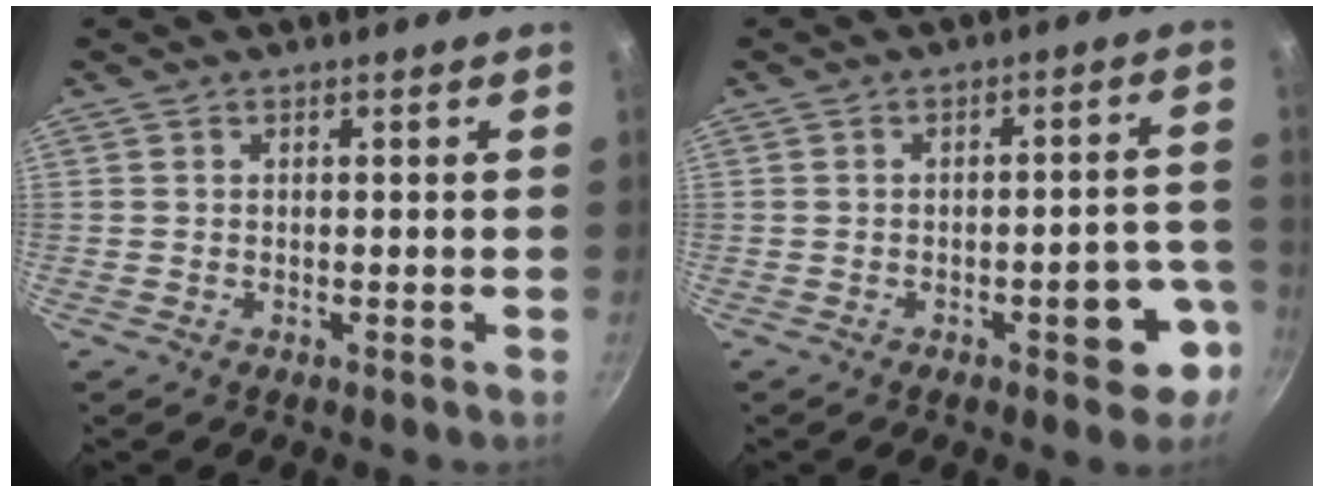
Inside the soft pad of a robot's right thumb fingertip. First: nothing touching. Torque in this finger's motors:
{"motor_torque": [1.17, 0.89, 0.94, -0.48, 0.23]}